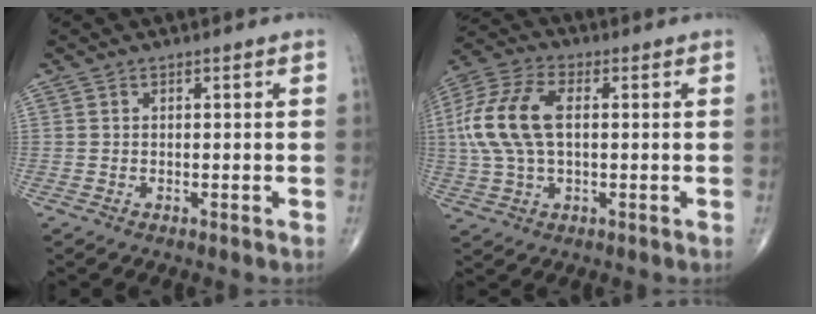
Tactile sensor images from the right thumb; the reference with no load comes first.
{"total": 13.7, "force": [1.3, 7.5, 11.4], "torque": [-0.252, 0.020, 0.021]}